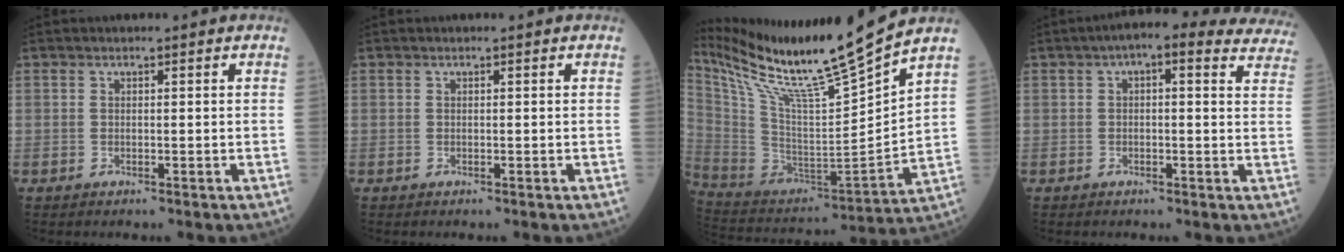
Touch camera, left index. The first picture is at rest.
{"total": 0.0}
{"total": 21.3, "force": [17.8, -1.7, 11.6], "torque": [-0.215, -0.044, 0.319]}
{"total": 14.6, "force": [11.9, 4.3, 7.3], "torque": [-0.071, 0.030, 0.119]}